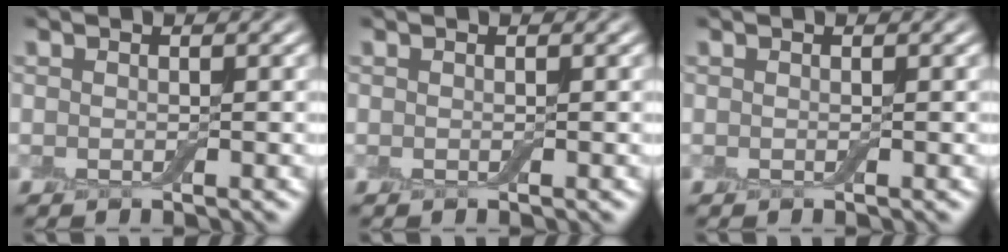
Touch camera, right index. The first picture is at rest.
{"total": 0.0}
{"total": 0.0}